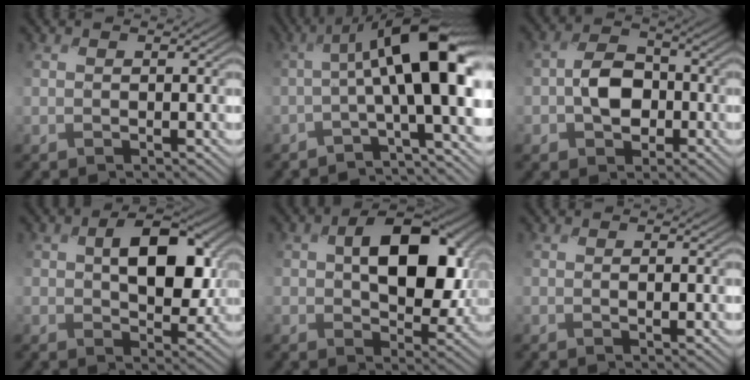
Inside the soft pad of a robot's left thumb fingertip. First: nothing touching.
{"total": 10.3, "force": [-0.7, 2.6, 9.9], "torque": [-0.148, 0.018, -0.029]}
{"total": 5.7, "force": [-1.8, 4.1, 3.5], "torque": [-0.062, 0.005, -0.046]}
{"total": 9.1, "force": [1.4, 5.5, 7.1], "torque": [-0.120, -0.008, 0.025]}
{"total": 11.9, "force": [1.7, 7.5, 9.0], "torque": [-0.142, -0.007, 0.031]}
{"total": 0.9, "force": [-0.2, 0.1, 0.9], "torque": [-0.014, -0.001, -0.002]}